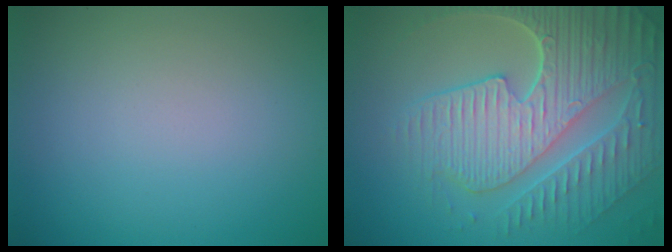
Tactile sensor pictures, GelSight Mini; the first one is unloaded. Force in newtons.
{"total": 8.9, "press": 6.2, "slide": 6.5}